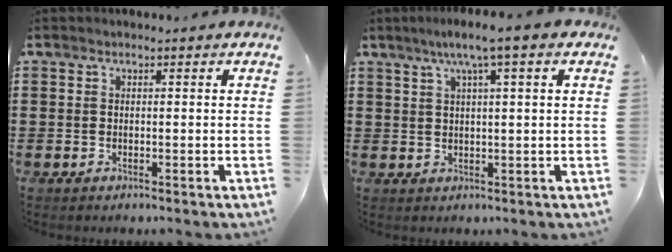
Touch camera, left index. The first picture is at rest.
{"total": 4.3, "force": [2.2, -0.2, 3.7], "torque": [-0.076, 0.004, 0.034]}